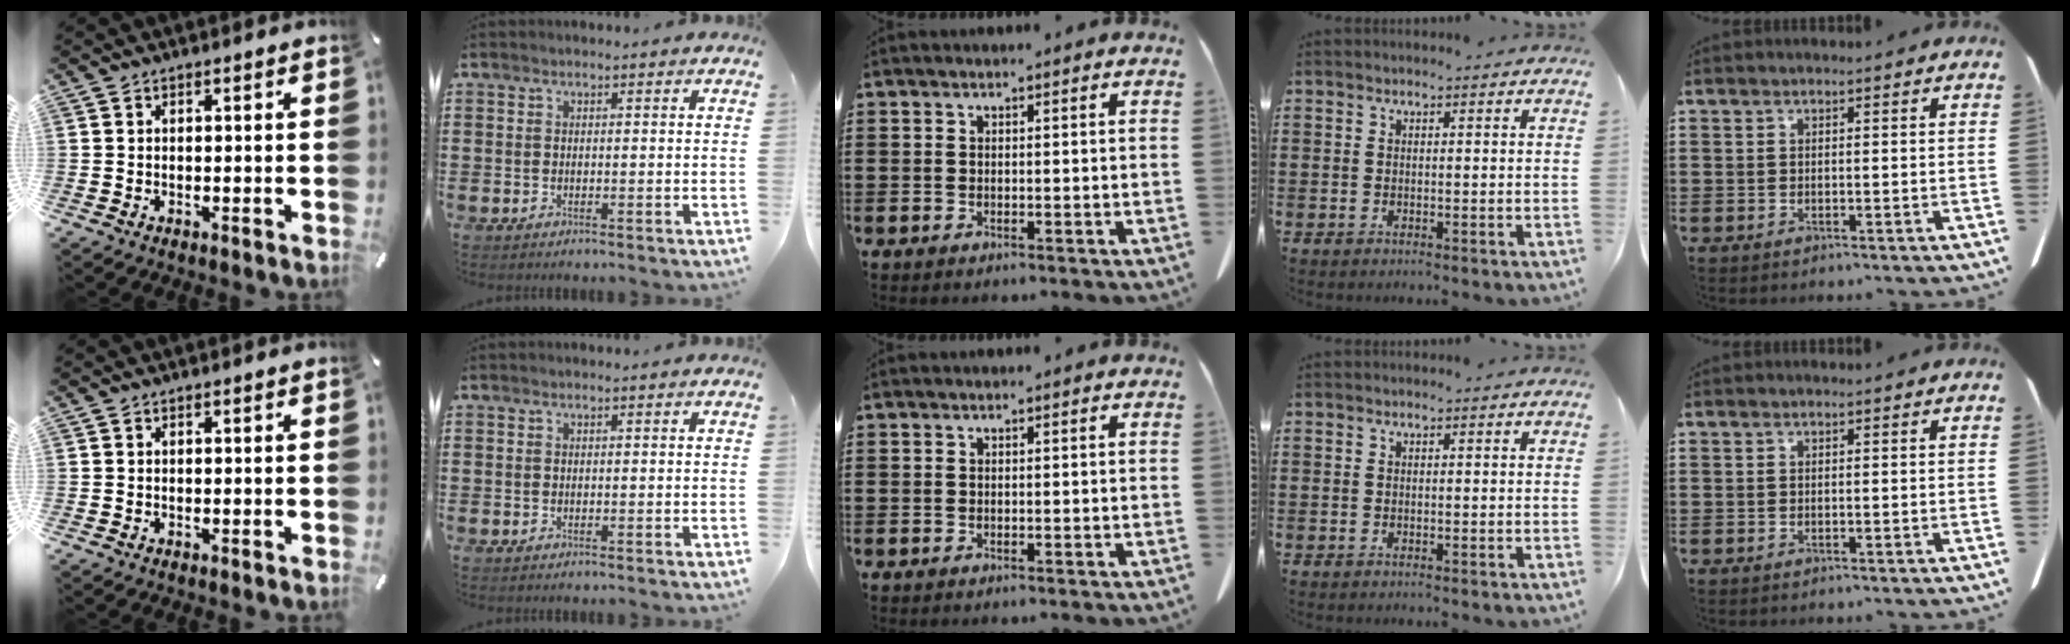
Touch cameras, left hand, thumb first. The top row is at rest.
{}